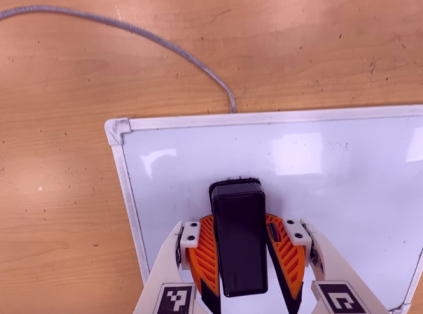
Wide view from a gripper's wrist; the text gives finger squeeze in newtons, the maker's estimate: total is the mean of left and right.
{"total": 15.8, "left": 18.8, "right": 12.9}